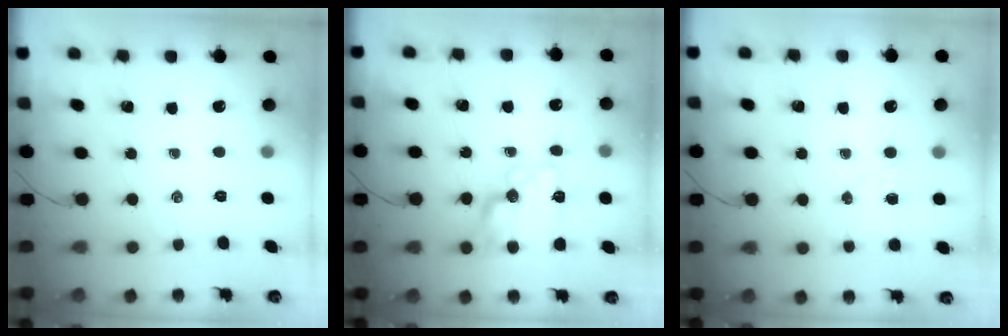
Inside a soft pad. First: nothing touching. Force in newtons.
{"total": 13.7, "press": 13.7, "slide": 0.5}
{"total": 3.5, "press": 3.4, "slide": 0.8}